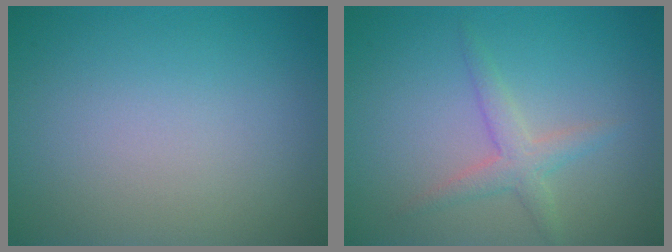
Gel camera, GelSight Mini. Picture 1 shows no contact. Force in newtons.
{"total": 2.2, "press": 2.2, "slide": 0.1}